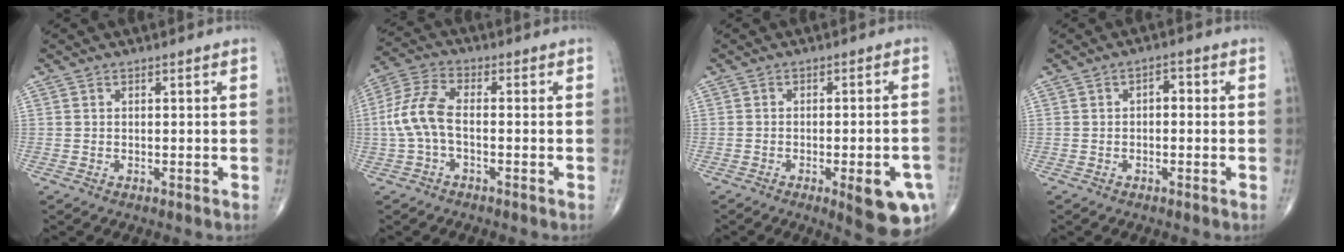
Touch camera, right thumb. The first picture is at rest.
{"total": 8.1, "force": [-1.2, 3.8, 7.0], "torque": [-0.163, 0.025, -0.031]}
{"total": 10.6, "force": [-4.3, 3.0, 9.3], "torque": [-0.103, 0.006, -0.048]}
{"total": 1.7, "force": [-0.1, 1.0, 1.3], "torque": [-0.008, 0.007, -0.009]}